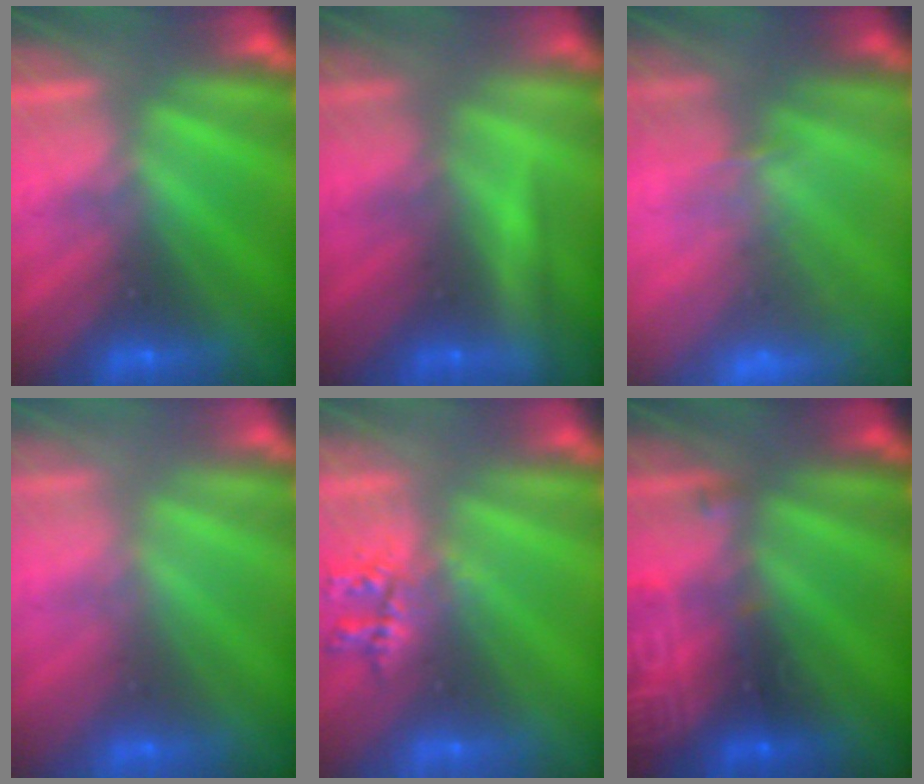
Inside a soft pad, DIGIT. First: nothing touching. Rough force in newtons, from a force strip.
{"total": 2.1}
{"total": 5.5}
{"total": 2.9}
{"total": 2.2}
{"total": 3.0}